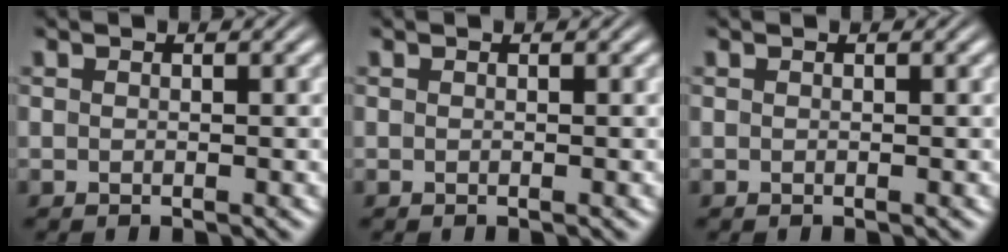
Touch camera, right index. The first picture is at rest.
{"total": 0.0}
{"total": 0.0}